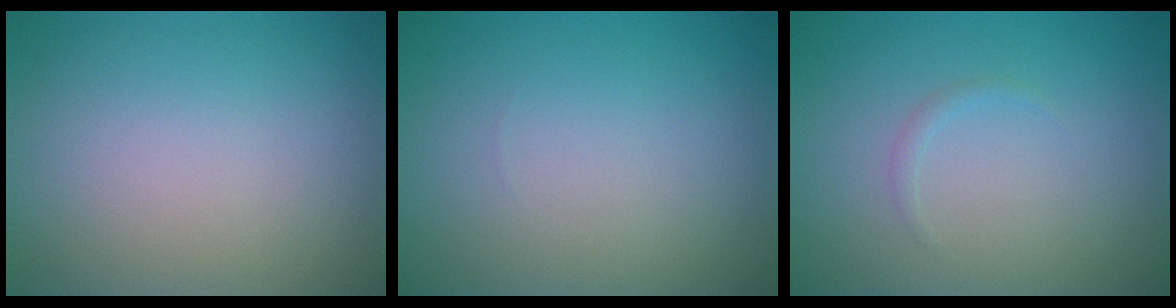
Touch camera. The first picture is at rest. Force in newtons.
{"total": 0.0}
{"total": 0.6, "press": 0.6, "slide": 0.1}